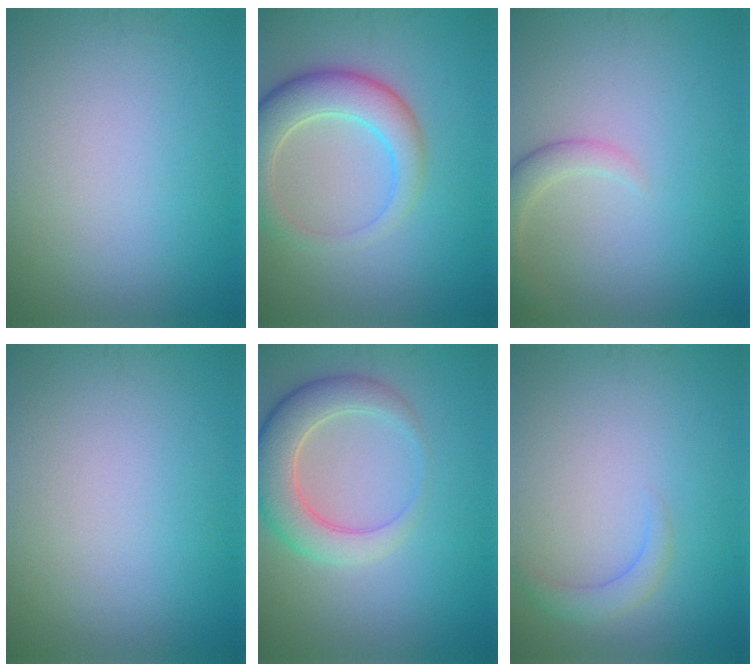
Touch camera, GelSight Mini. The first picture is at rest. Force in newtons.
{"total": 5.5, "press": 5.5, "slide": 0.5}
{"total": 2.3, "press": 2.3, "slide": 0.3}
{"total": 0.0}
{"total": 5.3, "press": 5.3, "slide": 0.6}
{"total": 1.6, "press": 1.6, "slide": 0.2}